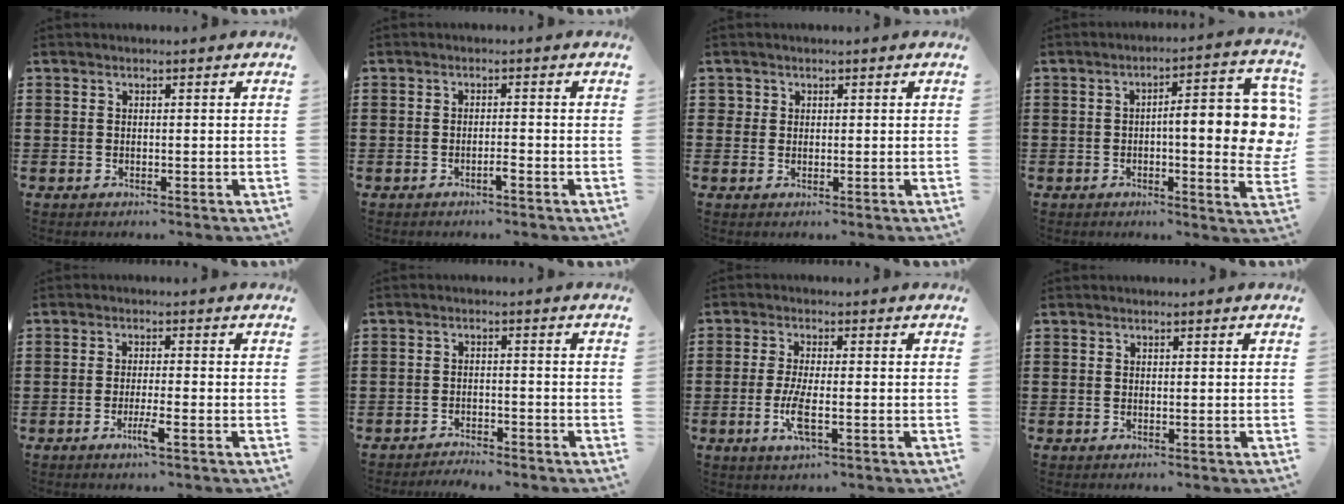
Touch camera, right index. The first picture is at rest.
{"total": 1.4, "force": [-1.0, 0.0, 1.0], "torque": [-0.019, -0.004, -0.017]}
{"total": 1.1, "force": [0.5, 0.9, 0.1], "torque": [-0.005, 0.005, 0.010]}
{"total": 10.9, "force": [0.5, 2.7, 10.5], "torque": [-0.150, -0.007, 0.005]}
{"total": 3.5, "force": [-1.9, 0.0, 3.0], "torque": [-0.056, -0.008, -0.035]}
{"total": 2.5, "force": [-2.5, 0.1, -0.1], "torque": [-0.007, 0.000, -0.054]}
{"total": 4.8, "force": [-1.6, 1.1, 4.4], "torque": [-0.103, -0.010, -0.036]}
{"total": 0.0}